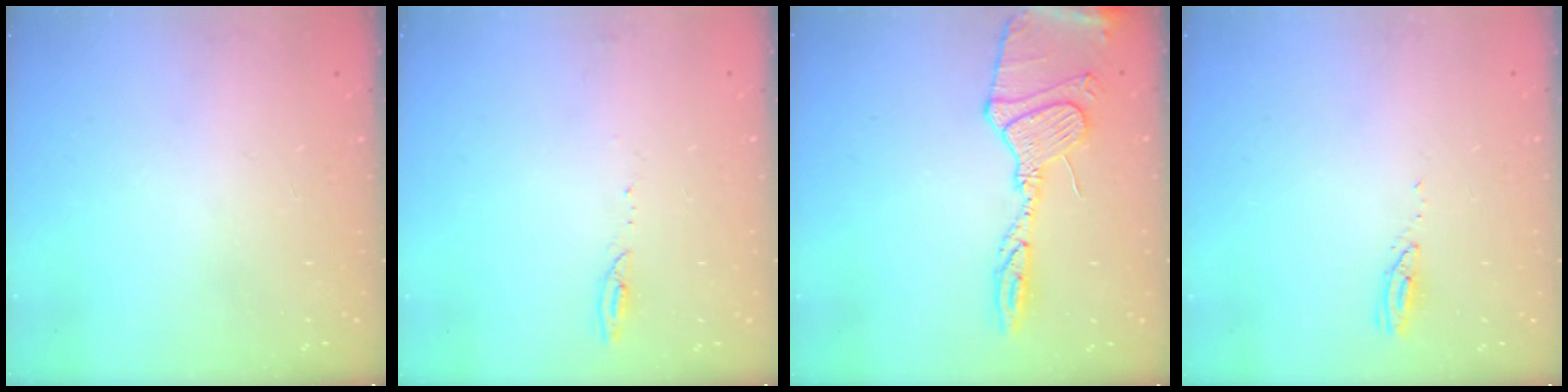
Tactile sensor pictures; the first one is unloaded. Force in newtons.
{"total": 4.0, "press": 4.0, "slide": 0.6}
{"total": 15.2, "press": 15.1, "slide": 1.3}
{"total": 3.1, "press": 3.1, "slide": 0.4}